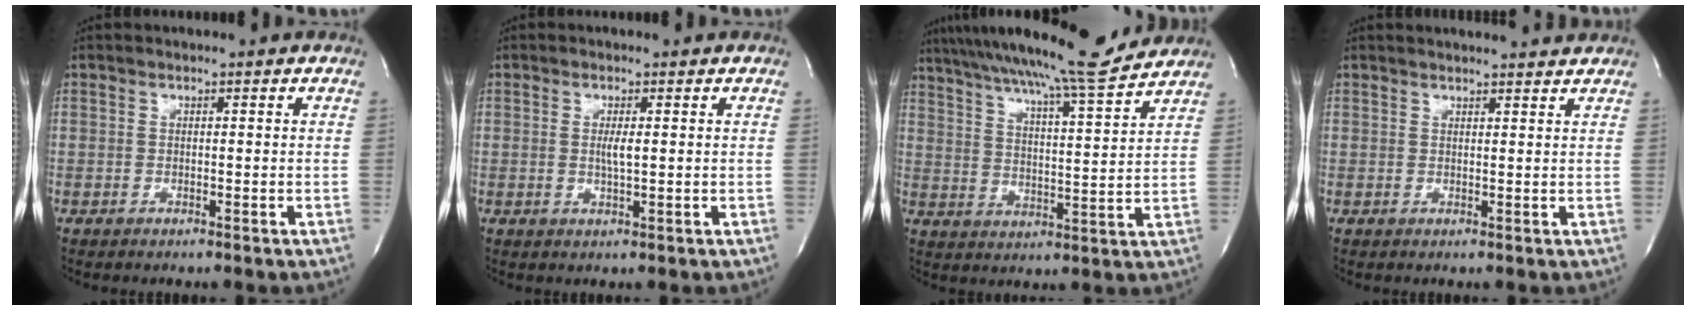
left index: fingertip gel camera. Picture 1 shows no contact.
{"total": 2.0, "force": [0.2, 0.1, 2.0], "torque": [-0.042, -0.004, 0.002]}
{"total": 17.6, "force": [15.7, 0.0, 8.1], "torque": [-0.137, -0.006, 0.234]}
{"total": 6.2, "force": [6.0, 0.2, 1.5], "torque": [-0.022, 0.008, 0.062]}